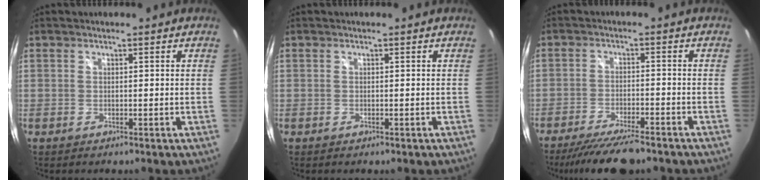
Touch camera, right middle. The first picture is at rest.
{"total": 0.0}
{"total": 11.4, "force": [-9.6, 1.9, 5.7], "torque": [-0.125, -0.024, -0.155]}